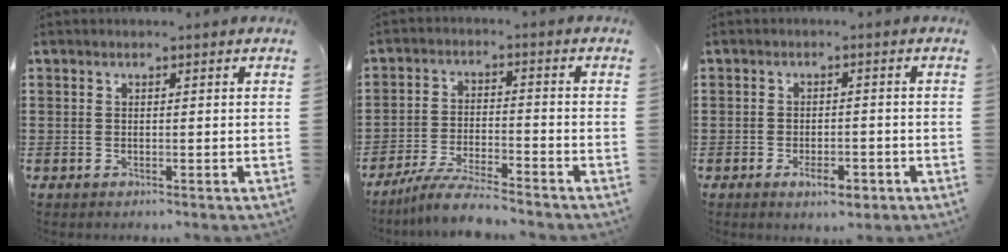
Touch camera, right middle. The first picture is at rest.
{"total": 6.1, "force": [-5.4, 0.2, 2.7], "torque": [-0.061, -0.011, -0.106]}
{"total": 3.4, "force": [-2.0, 1.3, 2.3], "torque": [-0.037, 0.003, -0.037]}